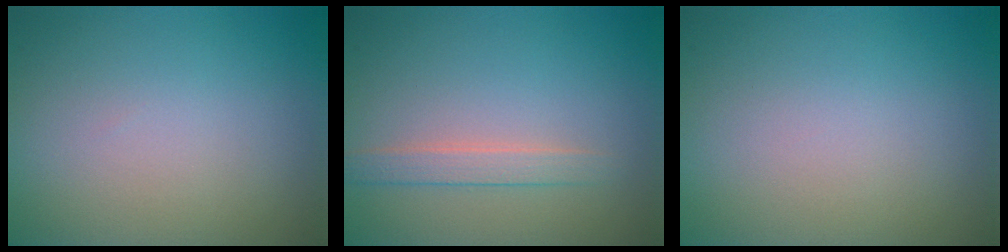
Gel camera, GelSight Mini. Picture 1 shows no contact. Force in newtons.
{"total": 1.8, "press": 1.8, "slide": 0.2}
{"total": 0.0}